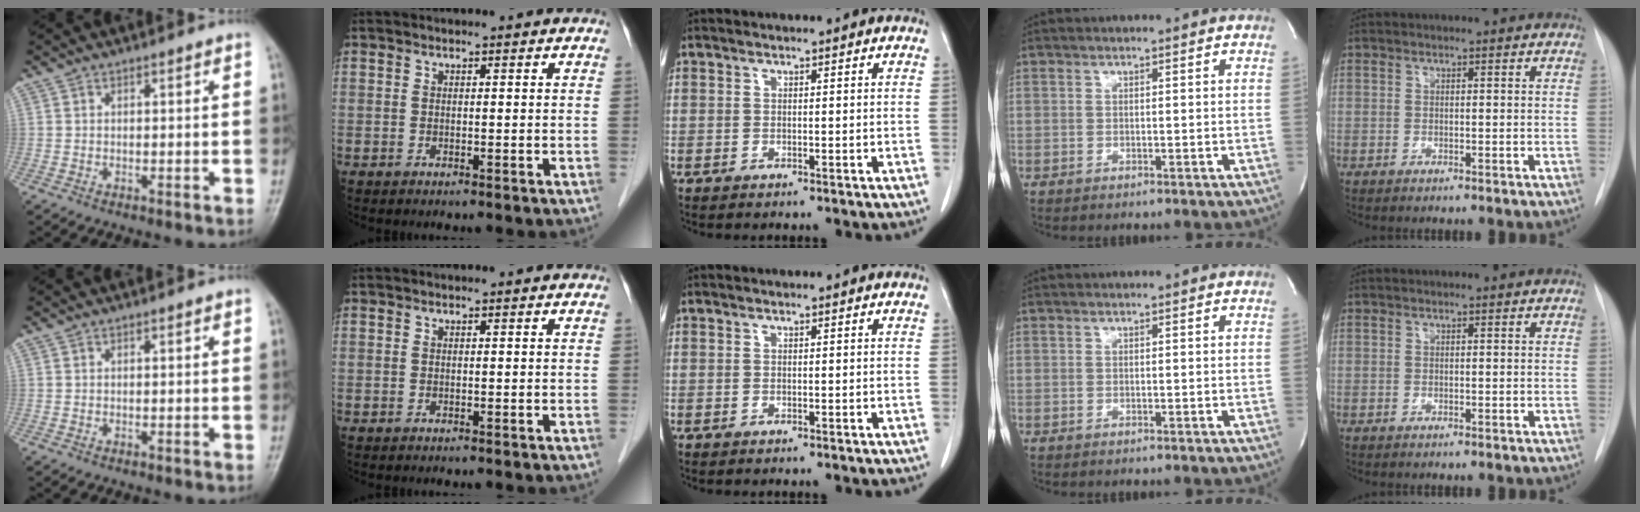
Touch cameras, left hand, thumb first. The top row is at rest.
{}